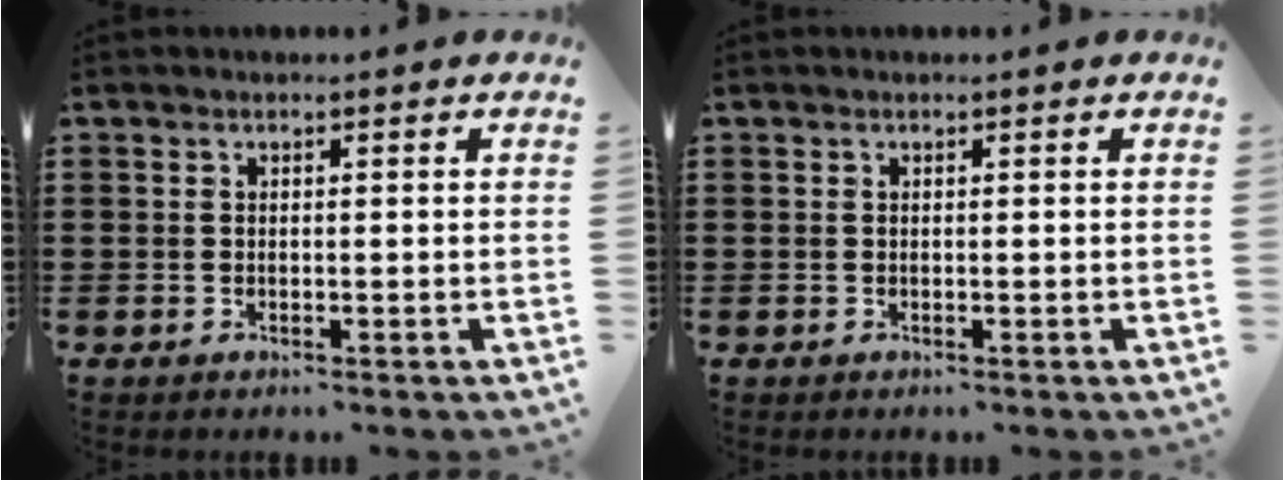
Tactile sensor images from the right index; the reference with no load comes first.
{"total": 0.0}